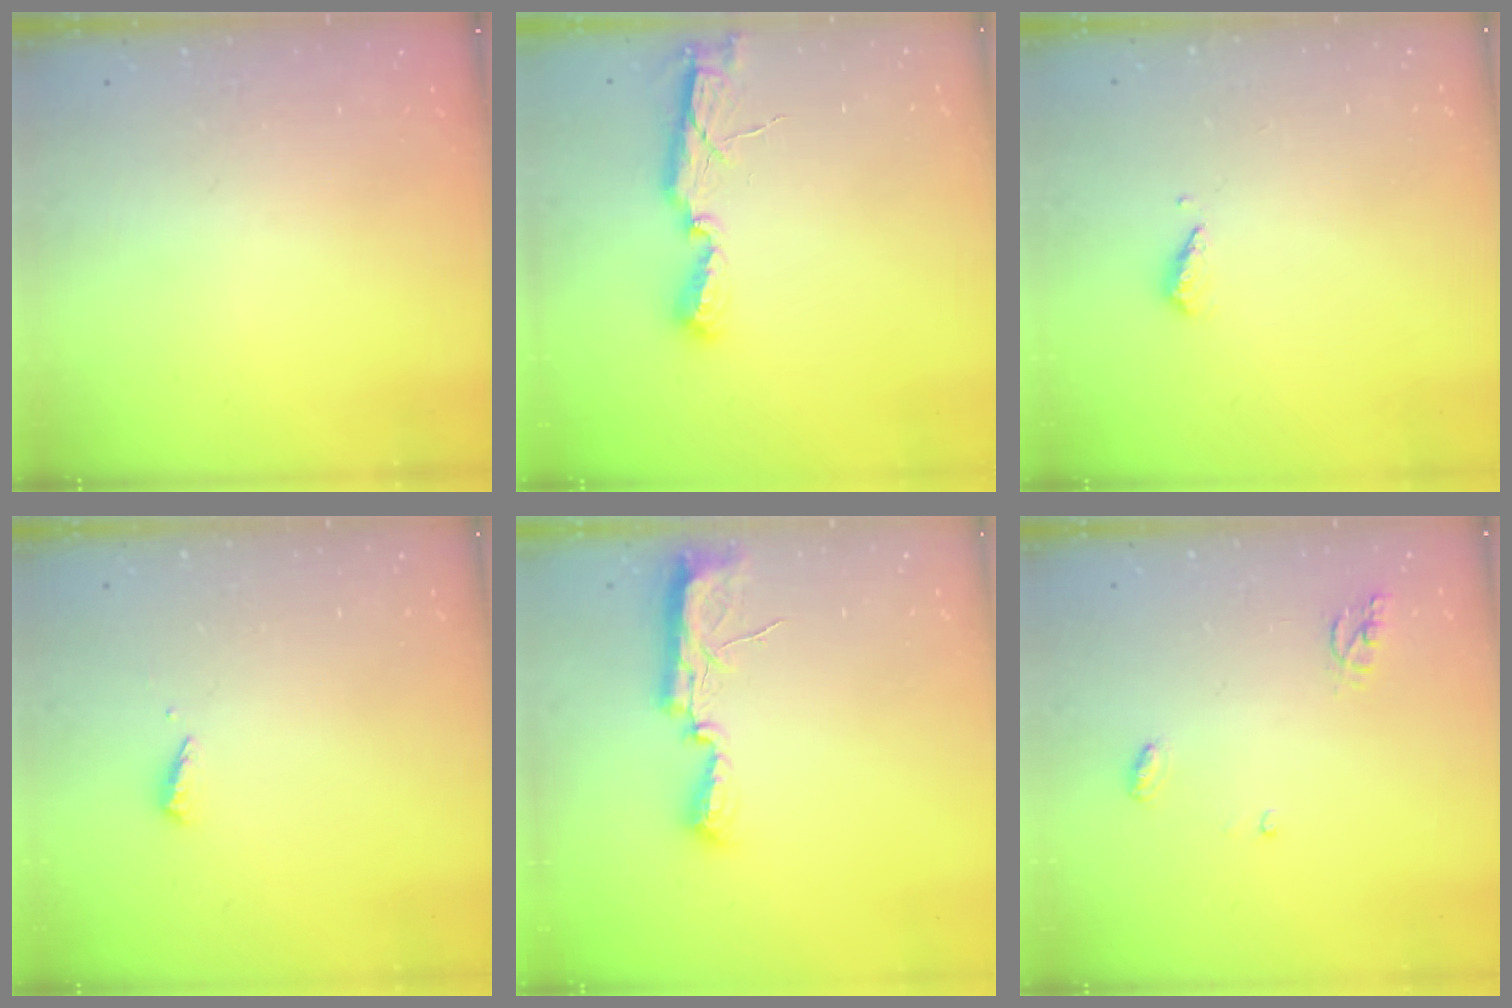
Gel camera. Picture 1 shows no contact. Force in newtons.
{"total": 6.7, "press": 6.7, "slide": 0.8}
{"total": 4.4, "press": 4.4, "slide": 0.5}
{"total": 2.5, "press": 2.5, "slide": 0.1}
{"total": 10.5, "press": 9.1, "slide": 5.2}
{"total": 5.3, "press": 5.3, "slide": 0.3}